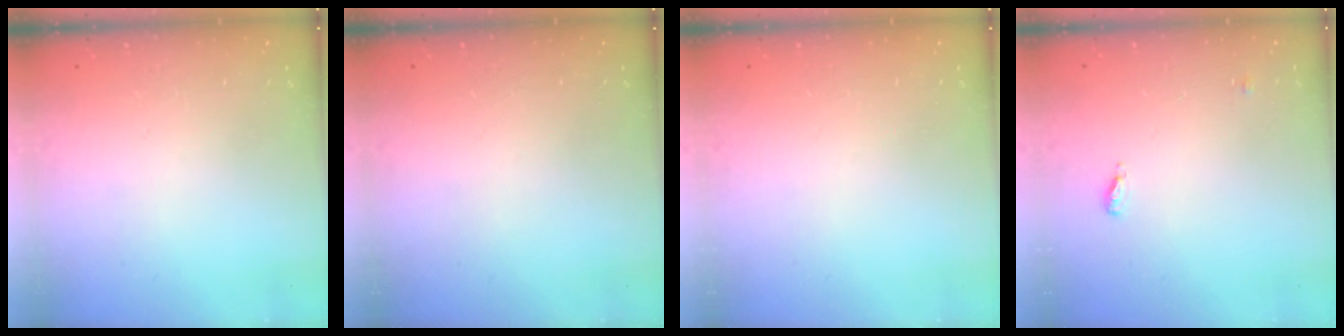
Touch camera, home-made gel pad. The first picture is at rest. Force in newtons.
{"total": 0.0}
{"total": 0.0}
{"total": 4.6, "press": 4.5, "slide": 0.7}